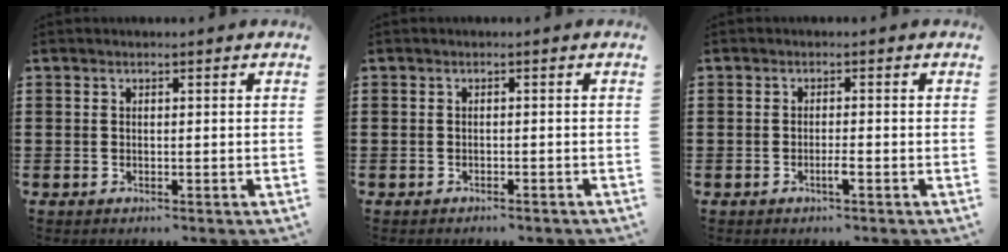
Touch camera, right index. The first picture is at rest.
{"total": 0.7, "force": [-0.6, 0.0, 0.1], "torque": [-0.005, -0.002, -0.013]}
{"total": 1.7, "force": [-0.9, 0.1, 1.4], "torque": [-0.032, -0.003, -0.018]}